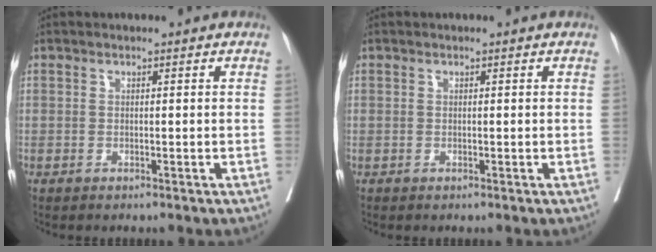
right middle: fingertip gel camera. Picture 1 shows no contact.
{"total": 0.0}